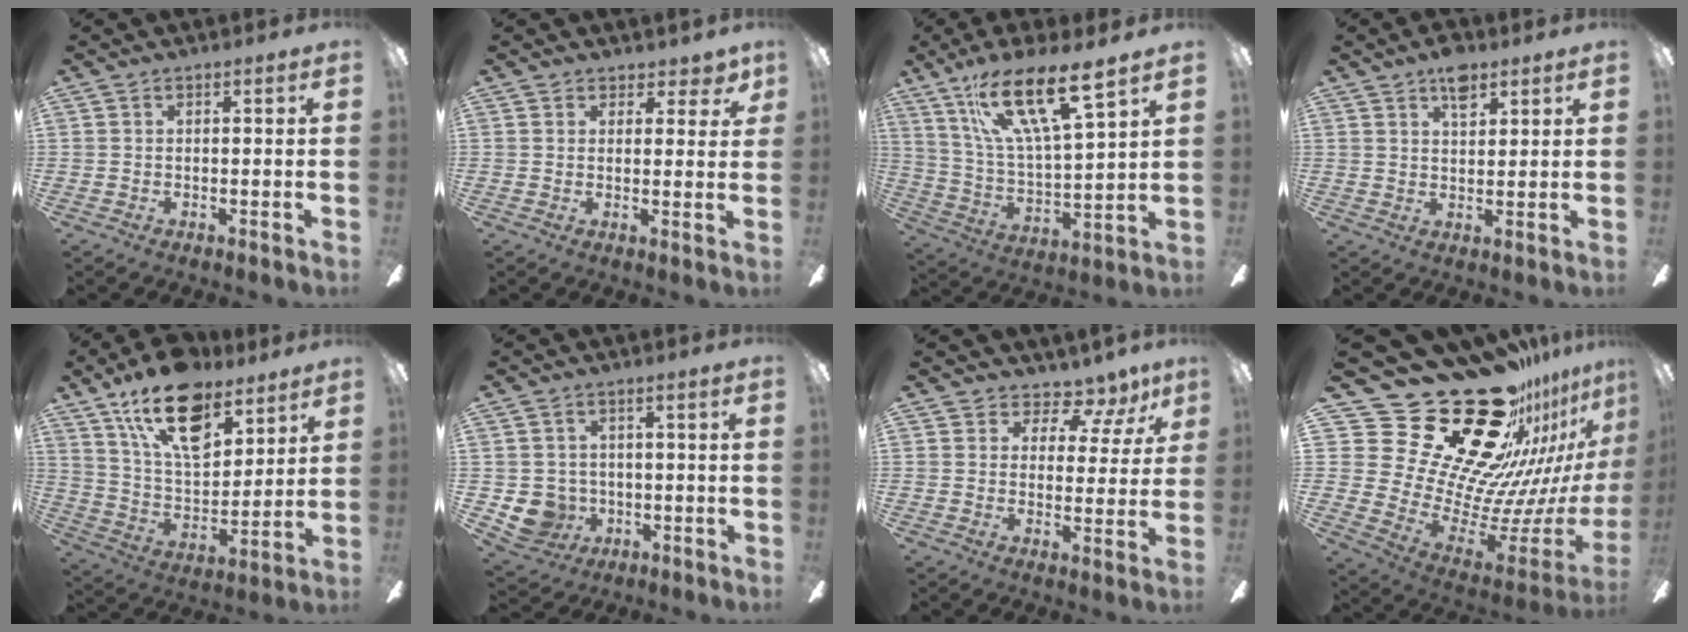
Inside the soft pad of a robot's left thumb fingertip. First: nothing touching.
{"total": 3.6, "force": [2.6, 2.1, 1.3], "torque": [0.002, -0.015, 0.044]}
{"total": 20.0, "force": [13.1, 4.8, 14.3], "torque": [-0.277, -0.072, 0.213]}
{"total": 6.3, "force": [4.1, 3.0, 3.7], "torque": [-0.049, -0.014, 0.069]}
{"total": 19.8, "force": [12.4, 9.8, 11.9], "torque": [-0.207, -0.056, 0.222]}
{"total": 6.7, "force": [-1.2, 6.4, 1.6], "torque": [-0.059, 0.000, -0.021]}
{"total": 7.7, "force": [6.0, 3.8, 2.8], "torque": [-0.033, -0.048, 0.108]}
{"total": 39.5, "force": [23.6, 21.2, 23.5], "torque": [-0.336, -0.216, 0.496]}